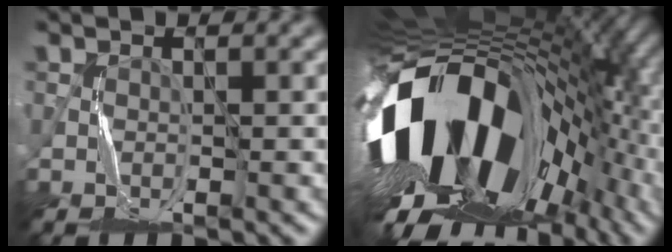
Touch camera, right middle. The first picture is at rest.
{"total": 19.2, "force": [-3.4, 11.6, 14.9], "torque": [-0.271, -0.032, -0.062]}